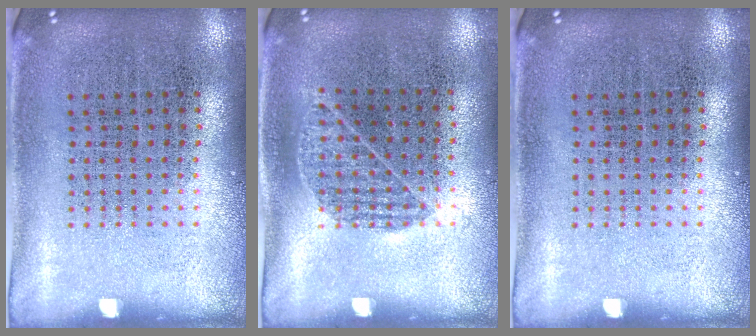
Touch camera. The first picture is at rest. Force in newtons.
{"total": 0.8, "press": 0.6, "slide": 0.5}
{"total": 0.0}